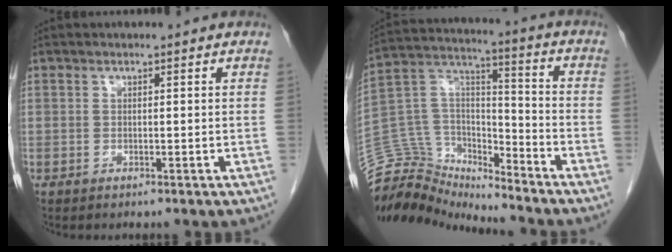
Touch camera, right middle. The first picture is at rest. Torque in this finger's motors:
{"motor_torque": [-0.22, -0.90, -0.10, -0.09]}